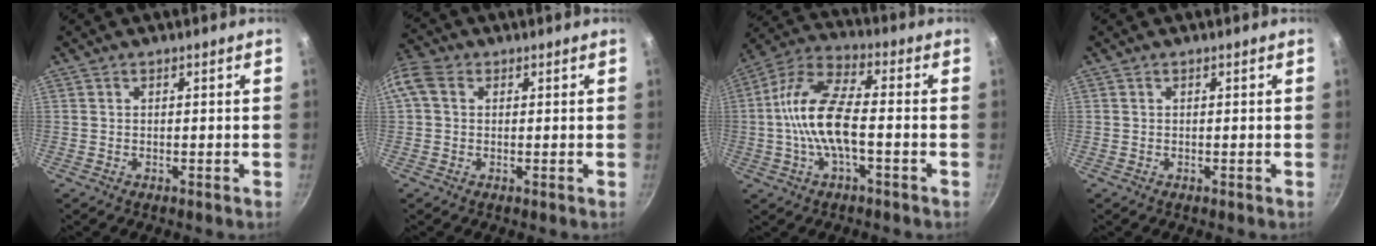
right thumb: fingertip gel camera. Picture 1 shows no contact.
{"total": 6.9, "force": [1.5, 5.3, 4.1], "torque": [-0.090, 0.021, 0.015]}
{"total": 13.2, "force": [-1.9, 5.3, 11.9], "torque": [-0.232, 0.038, -0.053]}
{"total": 0.0}